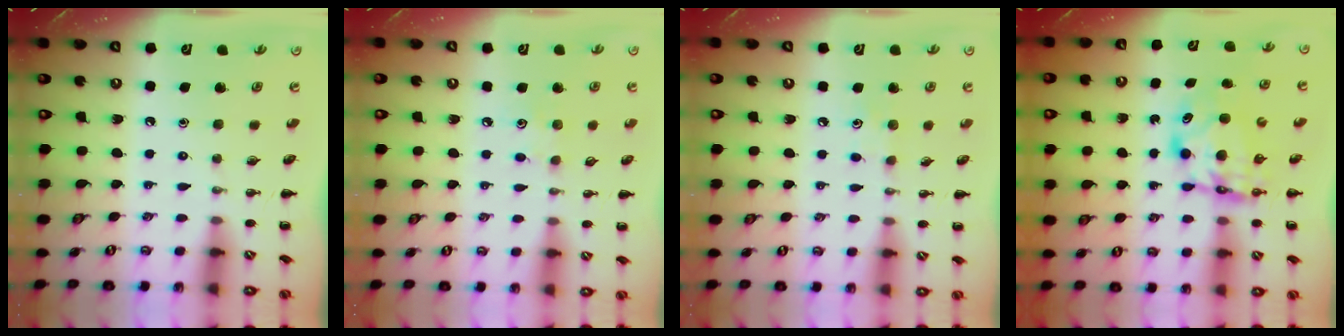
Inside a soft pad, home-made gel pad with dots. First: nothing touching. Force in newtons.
{"total": 4.0, "press": 3.9, "slide": 1.0}
{"total": 6.3, "press": 6.0, "slide": 2.0}
{"total": 6.0, "press": 6.0, "slide": 0.7}